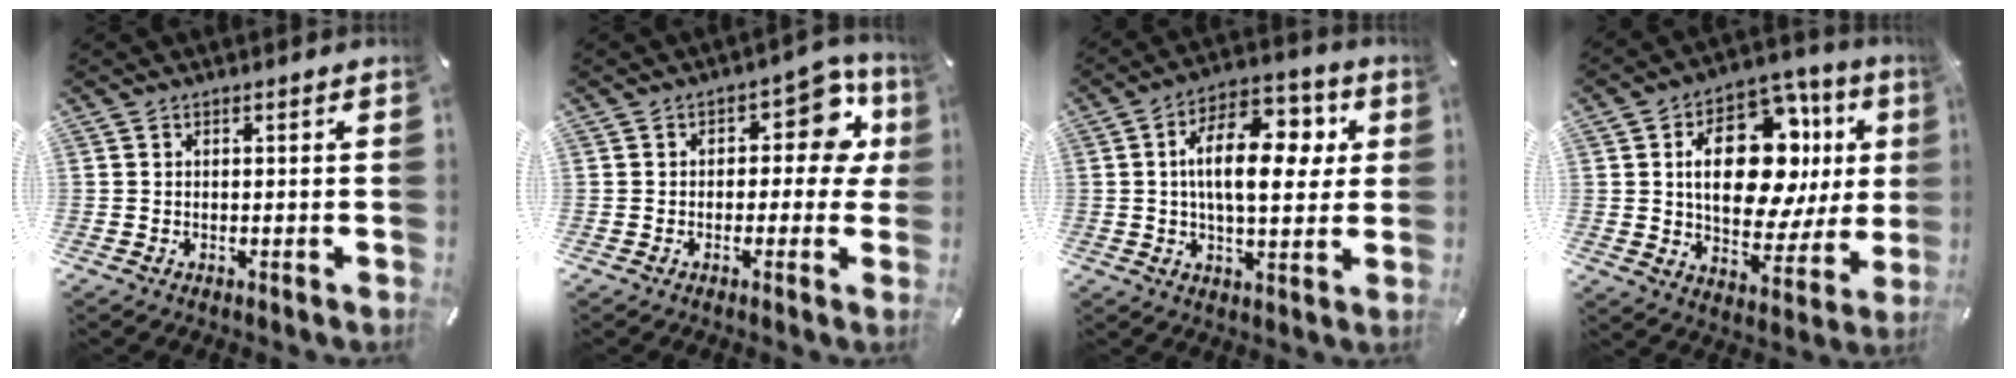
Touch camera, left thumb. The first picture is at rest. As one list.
[{"total": 10.0, "force": [2.8, 5.9, 7.6], "torque": [-0.092, -0.011, 0.044]}, {"total": 16.1, "force": [3.0, 8.3, 13.5], "torque": [-0.224, 0.003, 0.047]}, {"total": 21.8, "force": [5.3, 12.9, 16.8], "torque": [-0.253, -0.026, 0.086]}]